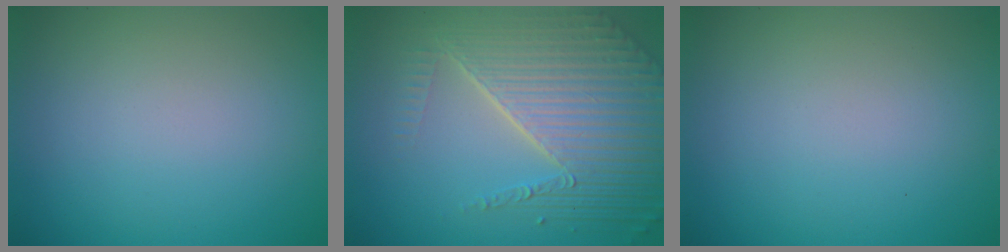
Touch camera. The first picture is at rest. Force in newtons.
{"total": 8.4, "press": 5.6, "slide": 6.3}
{"total": 0.0}